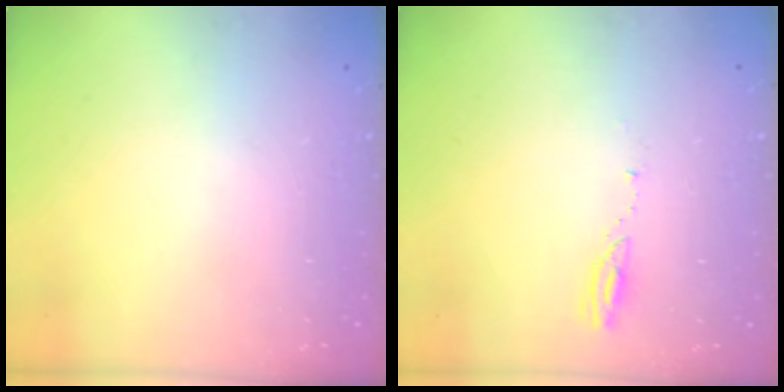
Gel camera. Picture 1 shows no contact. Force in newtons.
{"total": 3.2, "press": 3.2, "slide": 0.3}